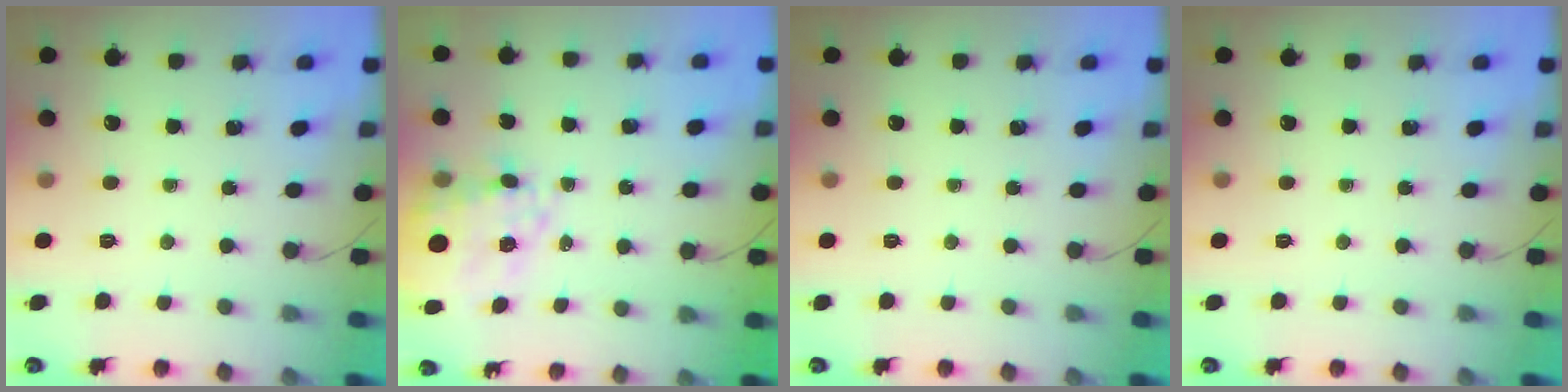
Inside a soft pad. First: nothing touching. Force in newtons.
{"total": 15.7, "press": 15.3, "slide": 3.9}
{"total": 0.0}
{"total": 0.0}